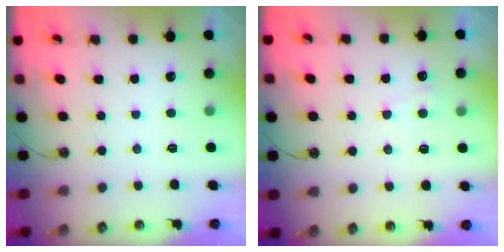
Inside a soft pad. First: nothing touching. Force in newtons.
{"total": 5.0, "press": 5.0, "slide": 0.5}